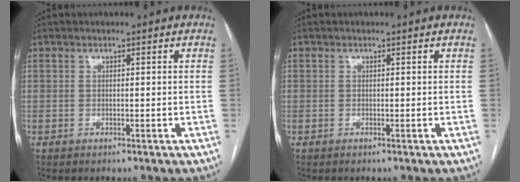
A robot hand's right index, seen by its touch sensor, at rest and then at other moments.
{"total": 0.0}